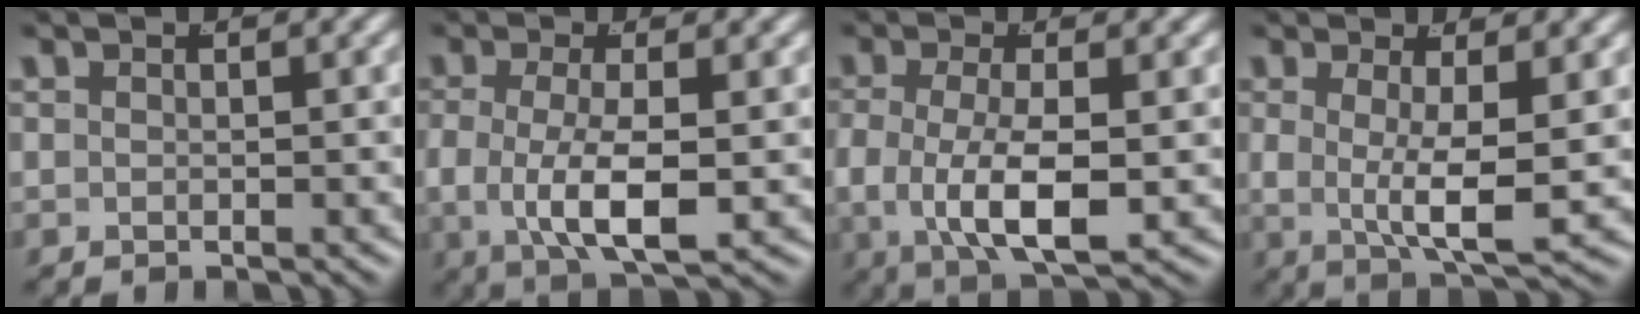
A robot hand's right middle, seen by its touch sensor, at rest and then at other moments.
{"total": 6.2, "force": [-0.6, 3.0, 5.4], "torque": [-0.114, -0.019, -0.001]}
{"total": 6.9, "force": [-0.8, 3.6, 5.8], "torque": [-0.122, -0.020, -0.002]}
{"total": 6.3, "force": [0.4, 2.3, 5.8], "torque": [-0.100, -0.016, 0.014]}